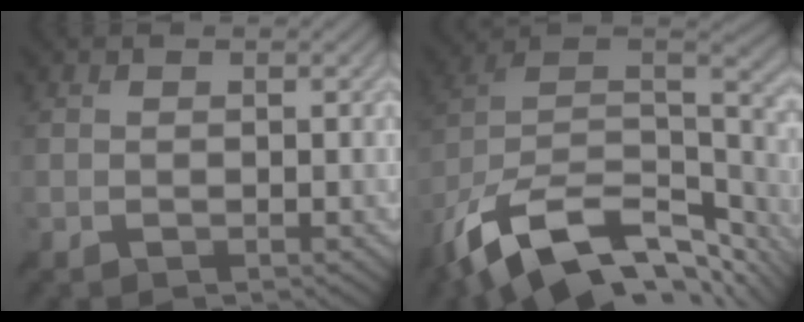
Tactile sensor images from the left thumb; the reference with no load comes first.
{"total": 17.3, "force": [-10.0, 8.4, 11.3], "torque": [-0.260, -0.019, -0.159]}